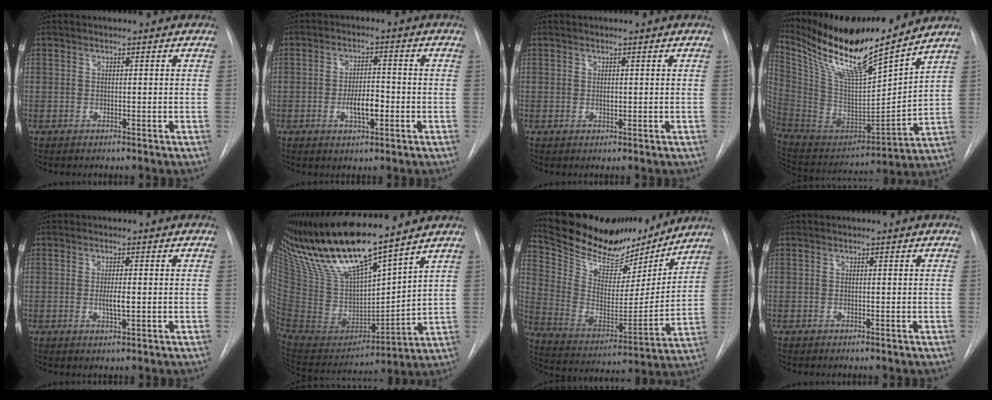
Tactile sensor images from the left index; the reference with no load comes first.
{"total": 4.9, "force": [-1.5, 1.7, 4.4], "torque": [-0.074, -0.001, -0.024]}
{"total": 0.6, "force": [0.1, 0.4, 0.5], "torque": [-0.008, -0.004, 0.002]}
{"total": 20.6, "force": [16.8, 1.5, 11.8], "torque": [-0.222, -0.019, 0.310]}
{"total": 2.4, "force": [-0.3, 0.4, 2.3], "torque": [-0.045, -0.005, -0.005]}
{"total": 19.7, "force": [16.3, 1.9, 10.9], "torque": [-0.202, -0.020, 0.318]}
{"total": 20.8, "force": [18.9, 5.7, 6.7], "torque": [-0.127, -0.021, 0.307]}
{"total": 0.0}